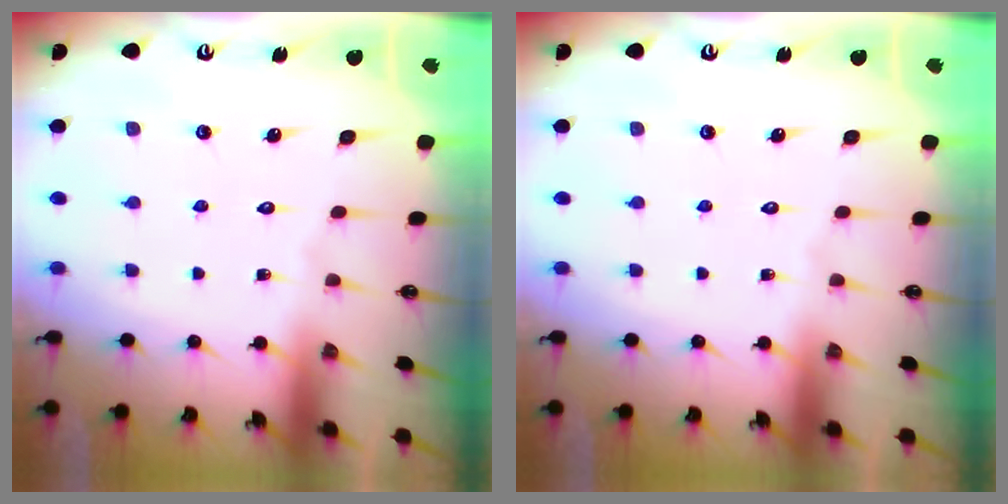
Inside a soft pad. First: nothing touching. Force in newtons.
{"total": 0.0}